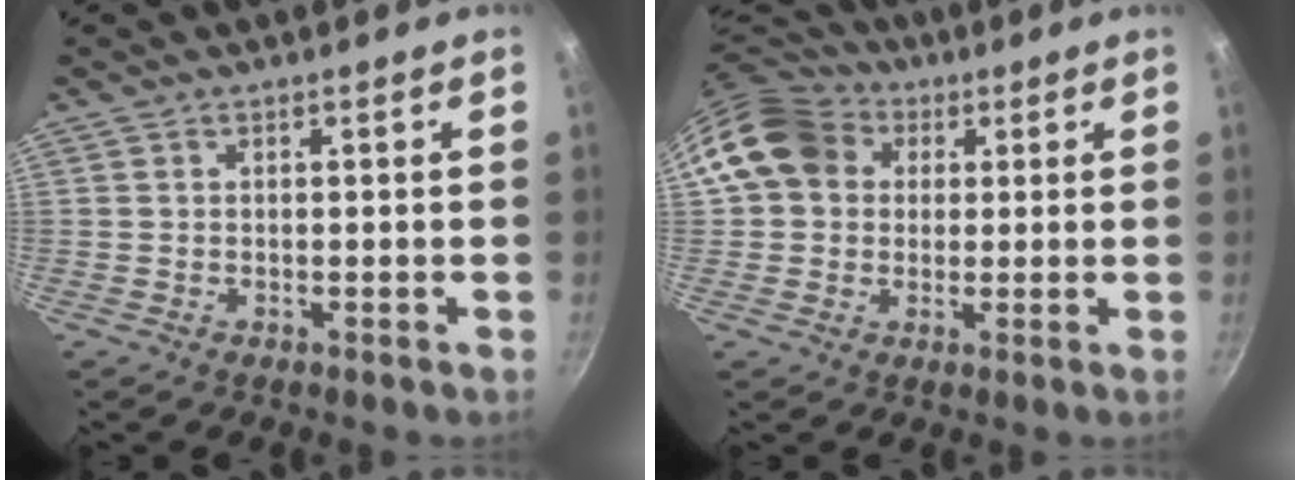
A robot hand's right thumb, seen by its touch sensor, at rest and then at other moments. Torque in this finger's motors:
{"motor_torque": [-0.09, 2.00, 0.20, -0.16, 0.10]}